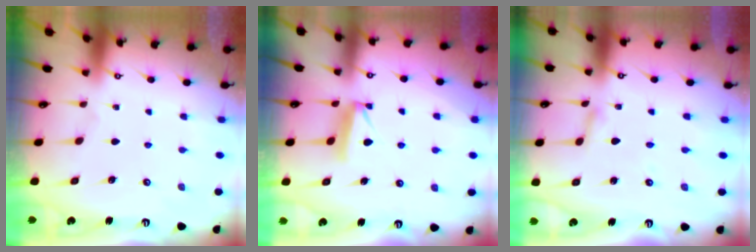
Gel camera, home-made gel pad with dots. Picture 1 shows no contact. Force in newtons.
{"total": 6.9, "press": 6.8, "slide": 1.0}
{"total": 2.0, "press": 2.0, "slide": 0.2}